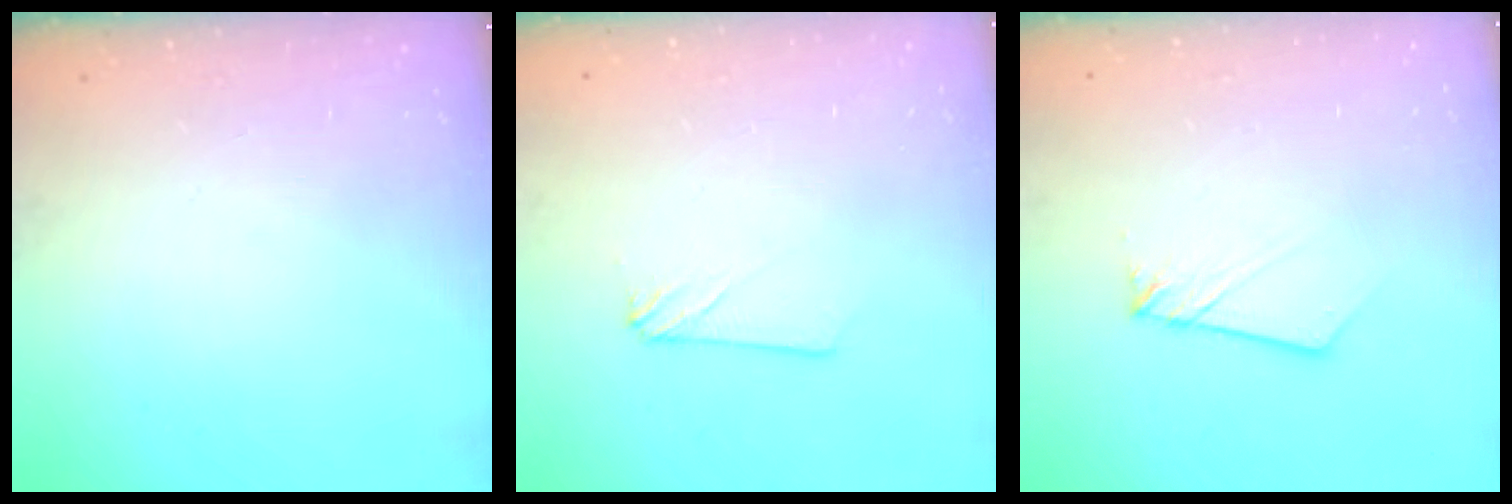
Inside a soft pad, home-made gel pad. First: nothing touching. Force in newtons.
{"total": 3.4, "press": 3.4, "slide": 0.4}
{"total": 2.7, "press": 2.7, "slide": 0.2}